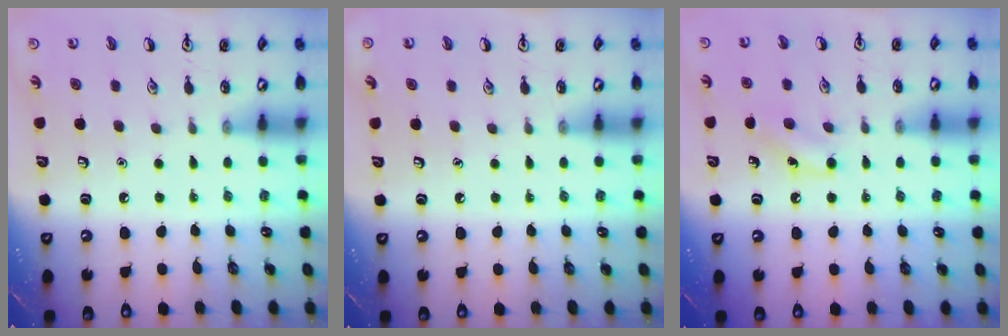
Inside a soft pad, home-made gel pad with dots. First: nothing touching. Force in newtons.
{"total": 0.0}
{"total": 7.4, "press": 7.1, "slide": 2.0}